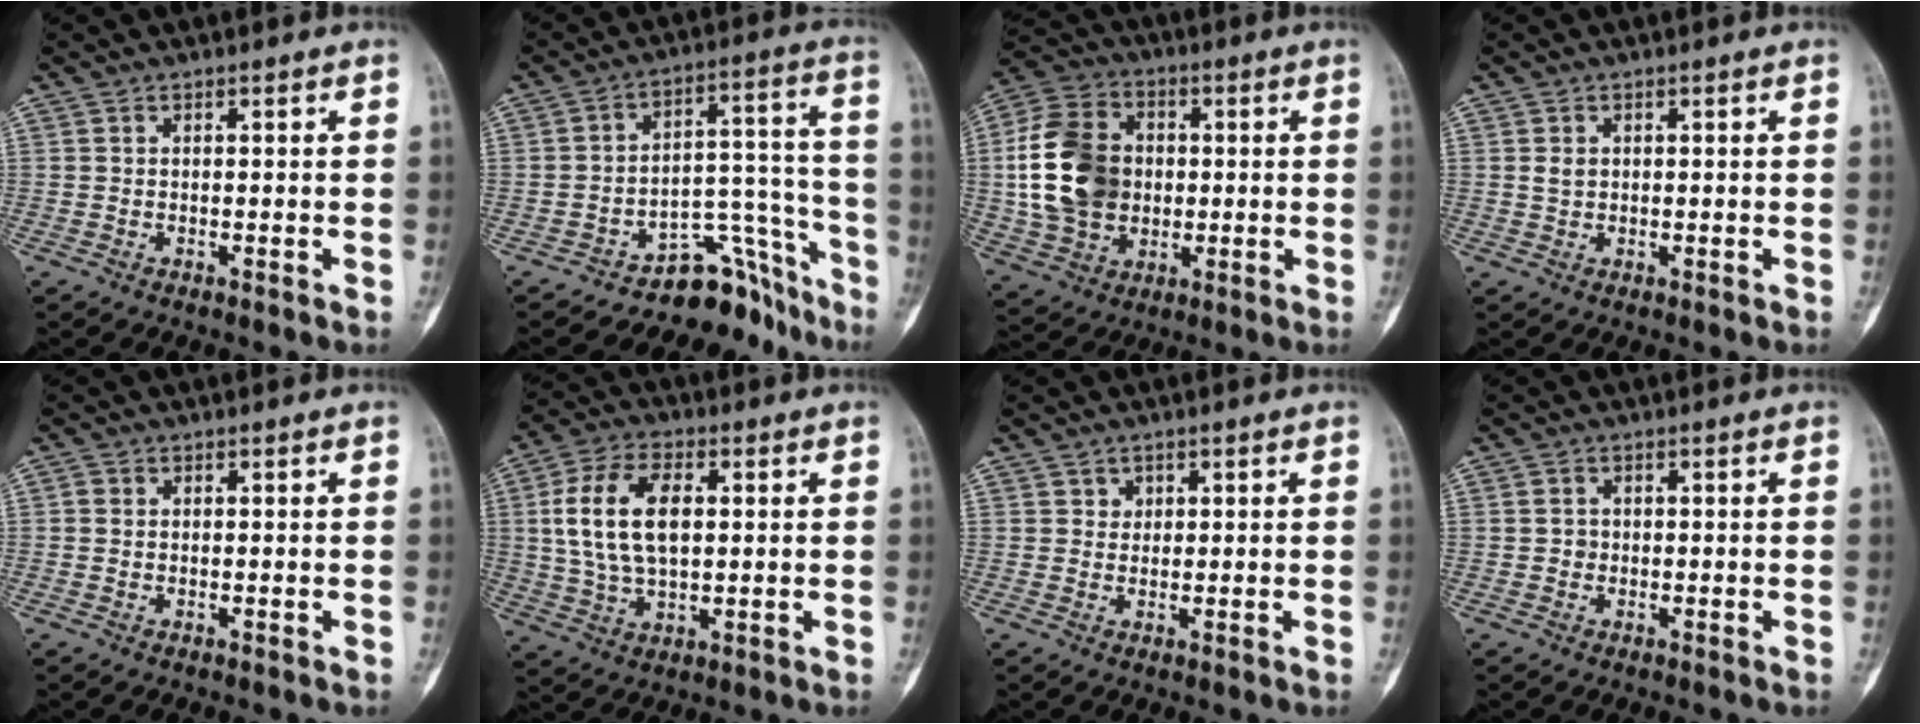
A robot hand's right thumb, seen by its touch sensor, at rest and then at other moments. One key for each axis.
{"total": 11.6, "fx": -9.8, "fy": 5.6, "fz": 2.7, "tx": 0.021, "ty": 0.152, "tz": -0.149}
{"total": 17.7, "fx": 0.7, "fy": 13.5, "fz": 11.4, "tx": -0.199, "ty": 0.012, "tz": 0.015}
{"total": 1.8, "fx": 0.4, "fy": 1.5, "fz": 1.0, "tx": -0.006, "ty": 0.000, "tz": 0.009}
{"total": 1.1, "fx": 0.0, "fy": 1.0, "fz": 0.6, "tx": -0.006, "ty": 0.001, "tz": 0.000}
{"total": 14.1, "fx": 2.1, "fy": 8.2, "fz": 11.2, "tx": -0.206, "ty": 0.008, "tz": 0.041}
{"total": 1.8, "fx": 0.8, "fy": 1.6, "fz": 0.3, "tx": 0.017, "ty": -0.003, "tz": 0.009}
{"total": 1.5, "fx": -0.1, "fy": 1.5, "fz": 0.5, "tx": 0.005, "ty": 0.005, "tz": -0.002}